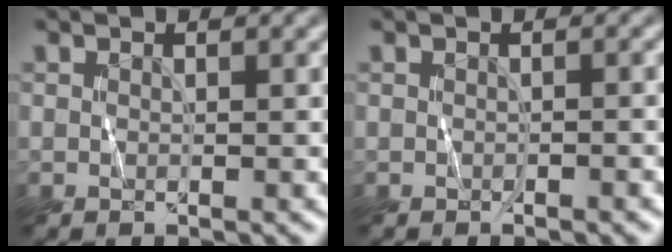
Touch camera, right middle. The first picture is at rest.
{"total": 0.9, "force": [-0.5, 0.2, 0.7], "torque": [-0.009, 0.001, -0.006]}